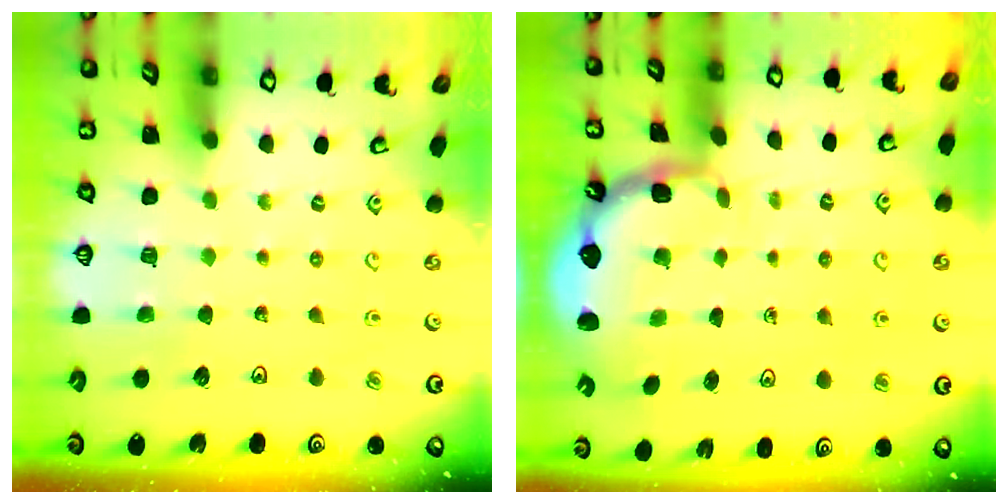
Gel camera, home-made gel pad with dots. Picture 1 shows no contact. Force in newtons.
{"total": 2.5, "press": 1.7, "slide": 1.8}